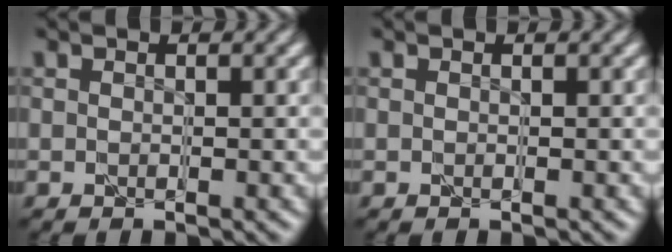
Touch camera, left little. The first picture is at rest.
{"total": 0.0}